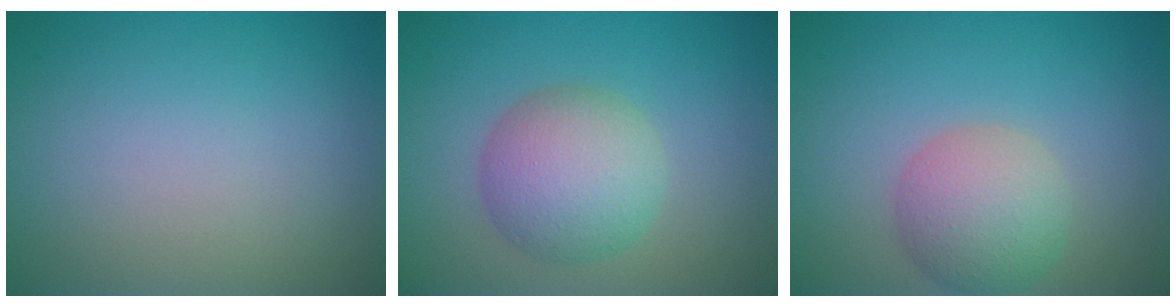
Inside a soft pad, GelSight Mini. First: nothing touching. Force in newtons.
{"total": 5.6, "press": 5.6, "slide": 0.3}
{"total": 4.8, "press": 4.8, "slide": 0.2}